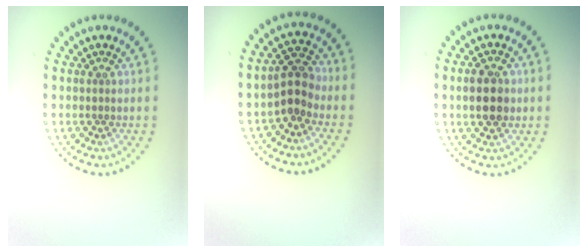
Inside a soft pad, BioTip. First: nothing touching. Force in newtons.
{"total": 3.0, "press": 2.8, "slide": 1.0}
{"total": 3.8, "press": 3.8, "slide": 0.2}